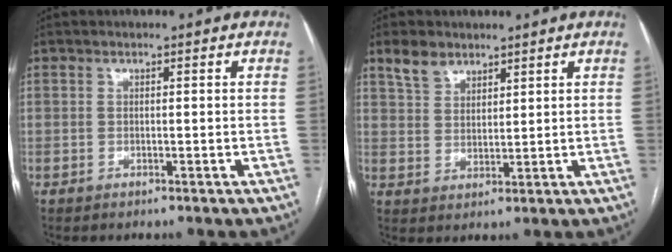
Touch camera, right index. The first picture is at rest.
{"total": 4.9, "force": [3.8, 2.8, 1.4], "torque": [-0.034, 0.011, 0.080]}